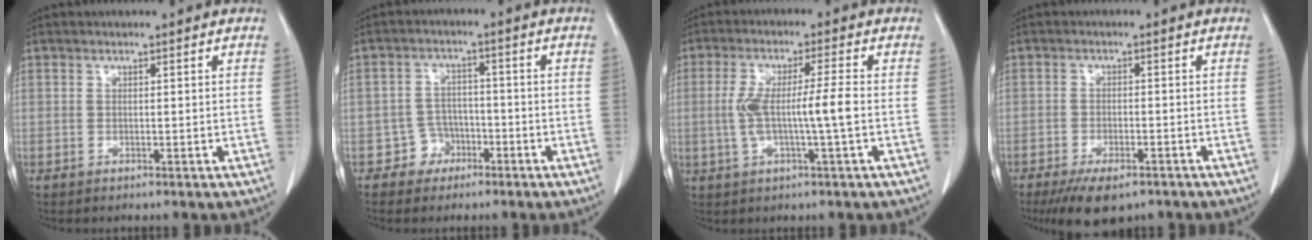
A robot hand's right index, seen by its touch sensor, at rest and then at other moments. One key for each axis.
{"total": 4.0, "fx": -2.2, "fy": 3.3, "fz": 0.2, "tx": 0.005, "ty": 0.016, "tz": -0.037}
{"total": 7.5, "fx": -0.8, "fy": -0.2, "fz": 7.4, "tx": -0.148, "ty": 0.007, "tz": -0.013}
{"total": 7.8, "fx": -5.7, "fy": 2.8, "fz": 4.6, "tx": -0.071, "ty": -0.010, "tz": -0.088}